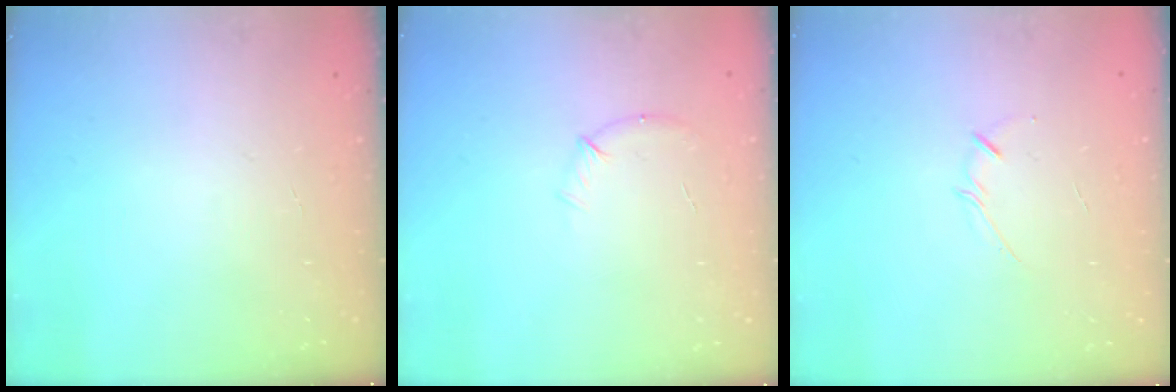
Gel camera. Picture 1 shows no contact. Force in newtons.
{"total": 6.3, "press": 6.2, "slide": 1.3}
{"total": 2.5, "press": 2.4, "slide": 0.5}